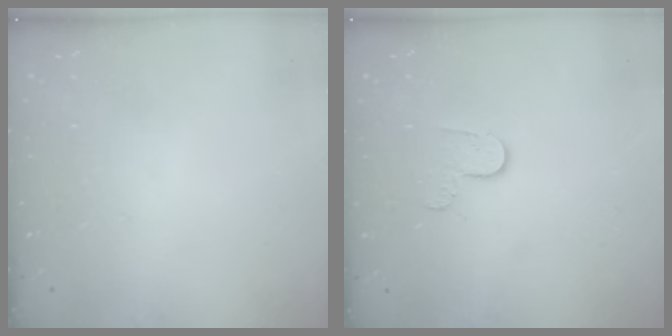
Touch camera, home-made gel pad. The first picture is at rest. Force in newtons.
{"total": 5.9, "press": 5.9, "slide": 0.5}